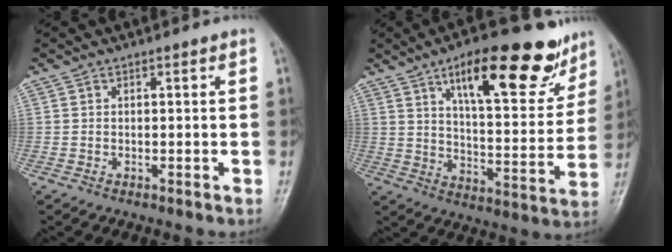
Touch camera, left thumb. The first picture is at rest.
{"total": 21.9, "force": [13.0, 7.7, 15.8], "torque": [-0.186, -0.049, 0.200]}